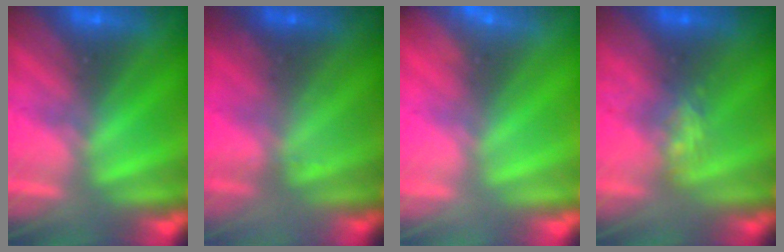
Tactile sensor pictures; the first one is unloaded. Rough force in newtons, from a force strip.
{"total": 2.2}
{"total": 2.9}
{"total": 4.4}